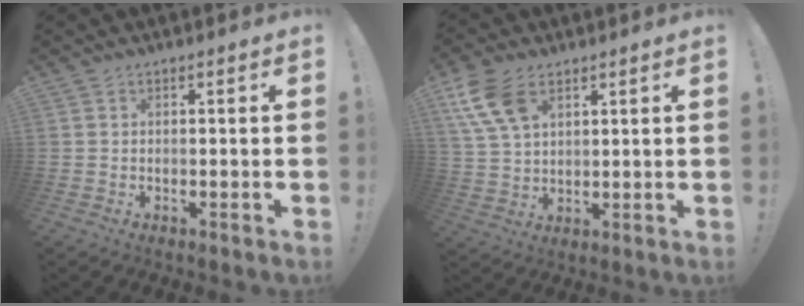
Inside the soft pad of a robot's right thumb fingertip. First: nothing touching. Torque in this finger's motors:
{"motor_torque": [0.67, 0.84, 0.82, 0.52, 0.07]}